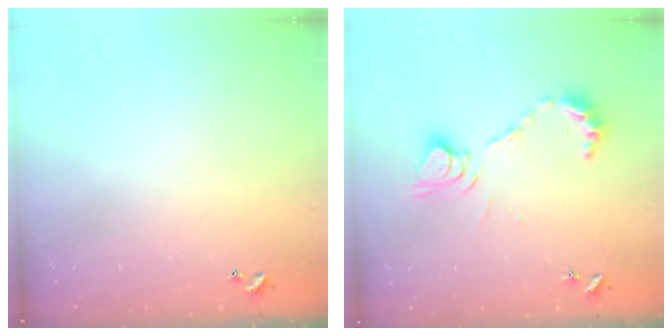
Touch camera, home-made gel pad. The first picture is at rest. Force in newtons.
{"total": 9.3, "press": 9.3, "slide": 0.3}